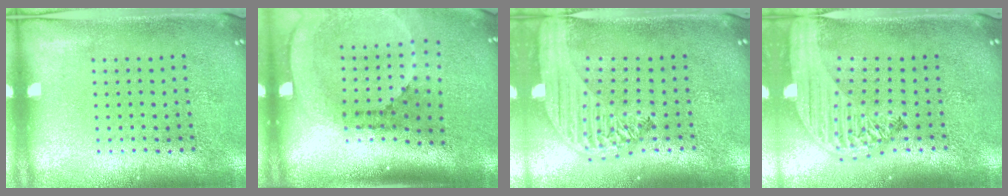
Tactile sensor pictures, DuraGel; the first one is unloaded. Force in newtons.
{"total": 2.6, "press": 1.8, "slide": 1.8}
{"total": 2.5, "press": 2.2, "slide": 1.4}
{"total": 2.7, "press": 2.2, "slide": 1.5}